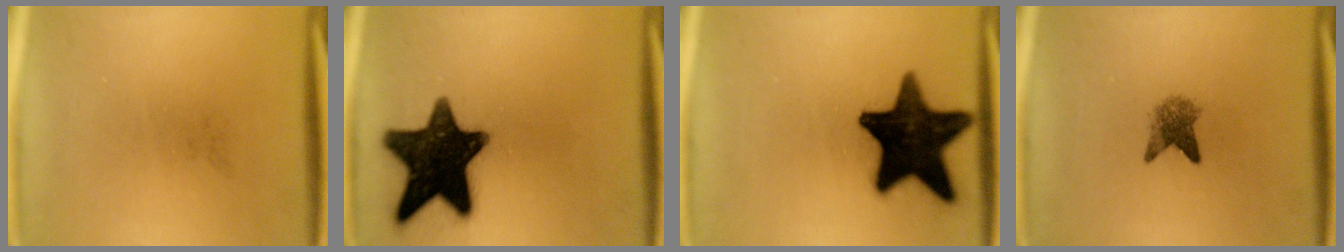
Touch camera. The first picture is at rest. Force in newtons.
{"total": 16.4}
{"total": 18.7}
{"total": 3.2}